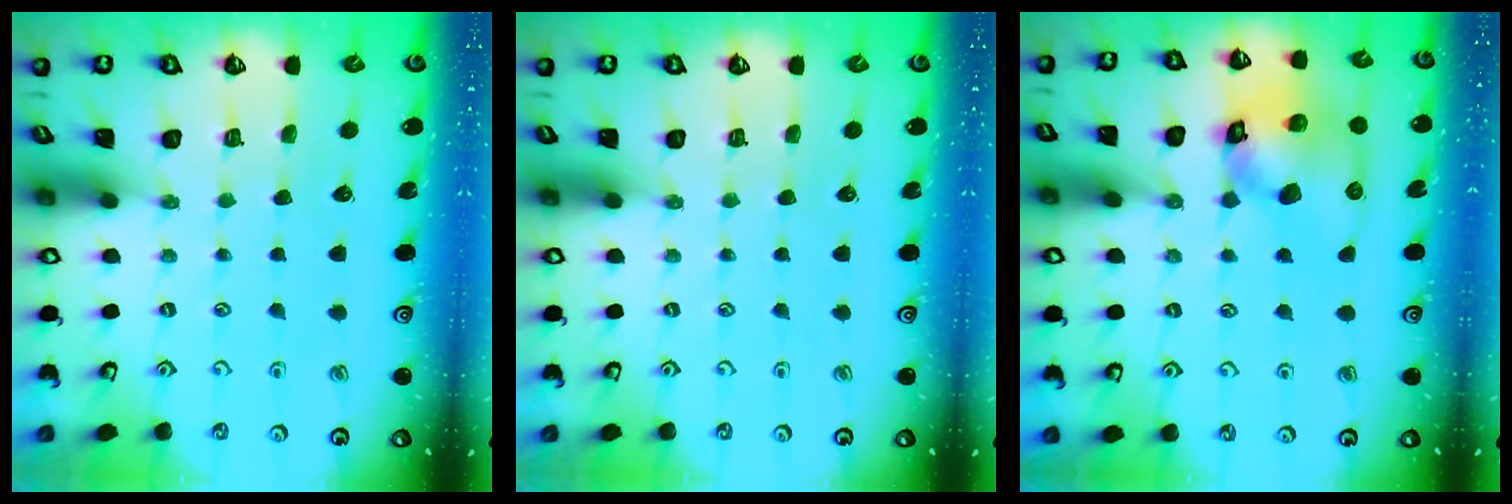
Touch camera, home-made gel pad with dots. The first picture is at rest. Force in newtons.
{"total": 0.0}
{"total": 14.4, "press": 14.2, "slide": 2.1}